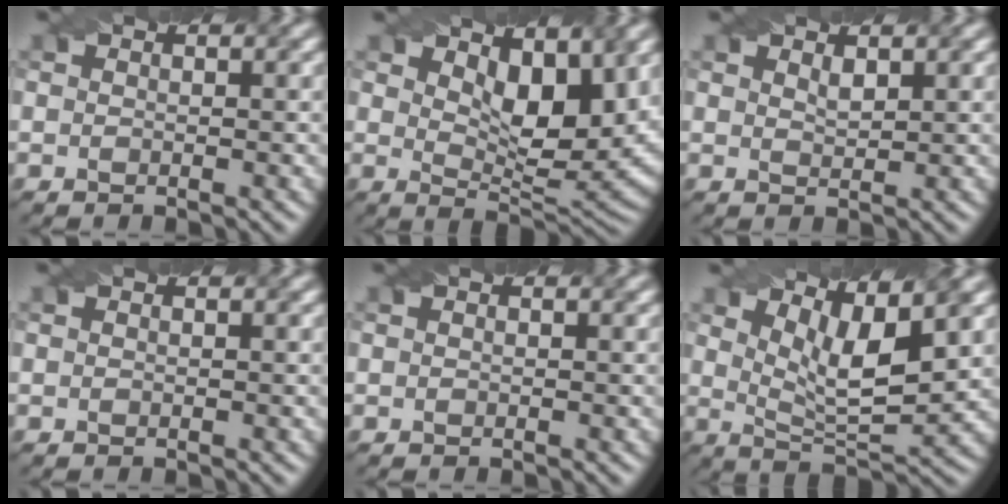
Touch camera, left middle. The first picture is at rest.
{"total": 6.6, "force": [3.0, 2.8, 5.2], "torque": [-0.080, -0.014, 0.050]}
{"total": 1.1, "force": [0.9, 0.3, 0.6], "torque": [-0.013, -0.002, 0.017]}
{"total": 0.0}
{"total": 0.0}
{"total": 6.6, "force": [3.4, 1.9, 5.3], "torque": [-0.092, -0.003, 0.061]}